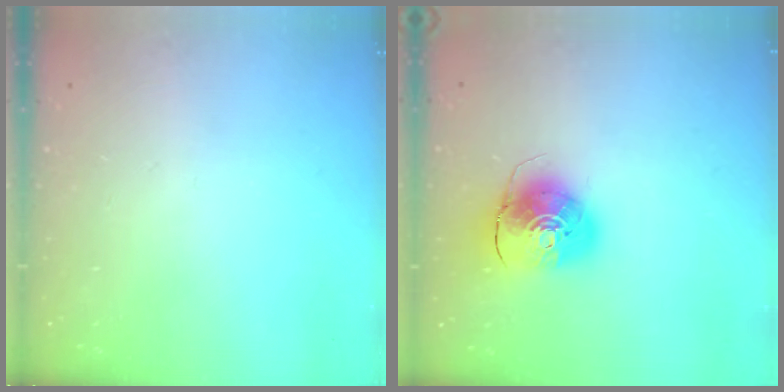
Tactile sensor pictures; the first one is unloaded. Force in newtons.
{"total": 9.8, "press": 9.7, "slide": 1.4}